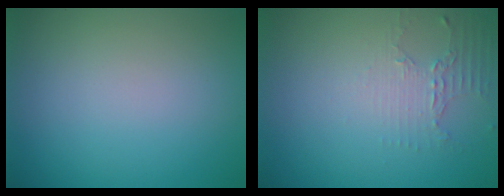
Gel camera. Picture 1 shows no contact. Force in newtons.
{"total": 2.2, "press": 1.6, "slide": 1.5}